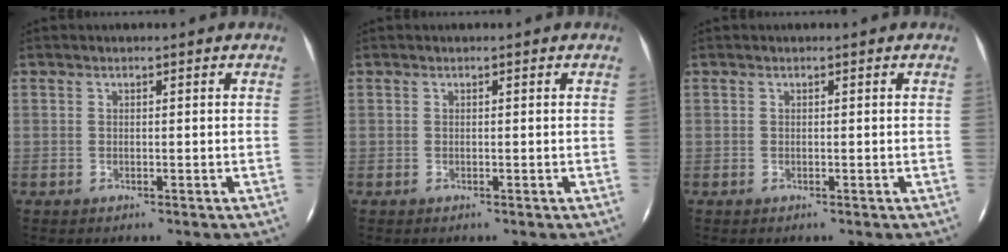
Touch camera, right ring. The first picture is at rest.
{"total": 0.0}
{"total": 0.0}